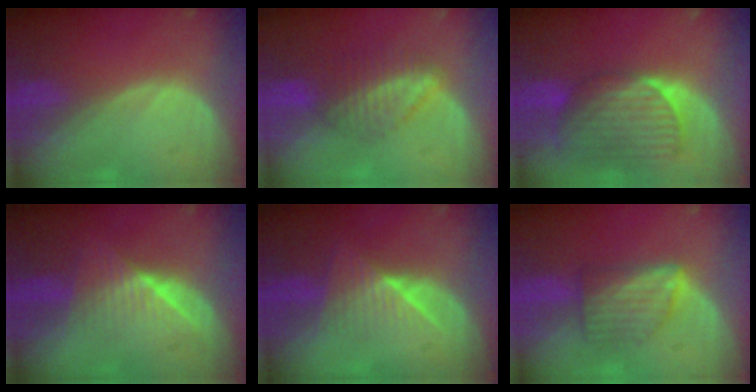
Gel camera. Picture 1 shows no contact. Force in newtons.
{"total": 6.8, "press": 5.8, "slide": 3.5}
{"total": 9.4, "press": 8.3, "slide": 4.4}
{"total": 6.4, "press": 6.0, "slide": 2.2}
{"total": 6.3, "press": 5.6, "slide": 2.9}
{"total": 6.1, "press": 5.9, "slide": 1.3}